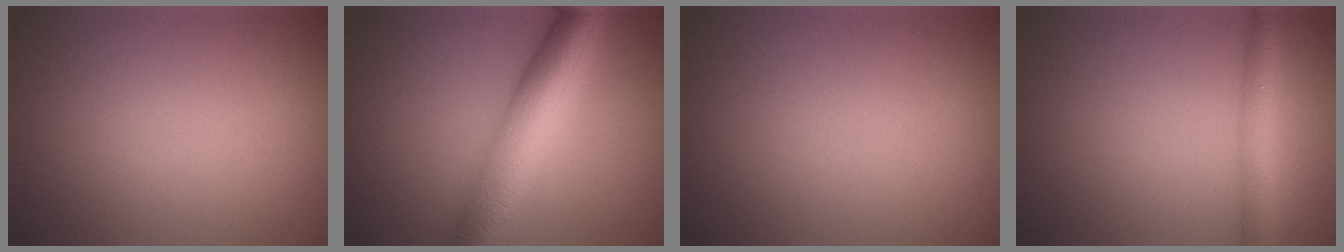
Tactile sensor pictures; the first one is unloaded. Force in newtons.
{"total": 10.1, "press": 10.1, "slide": 0.1}
{"total": 0.0}
{"total": 3.4, "press": 3.4, "slide": 0.2}